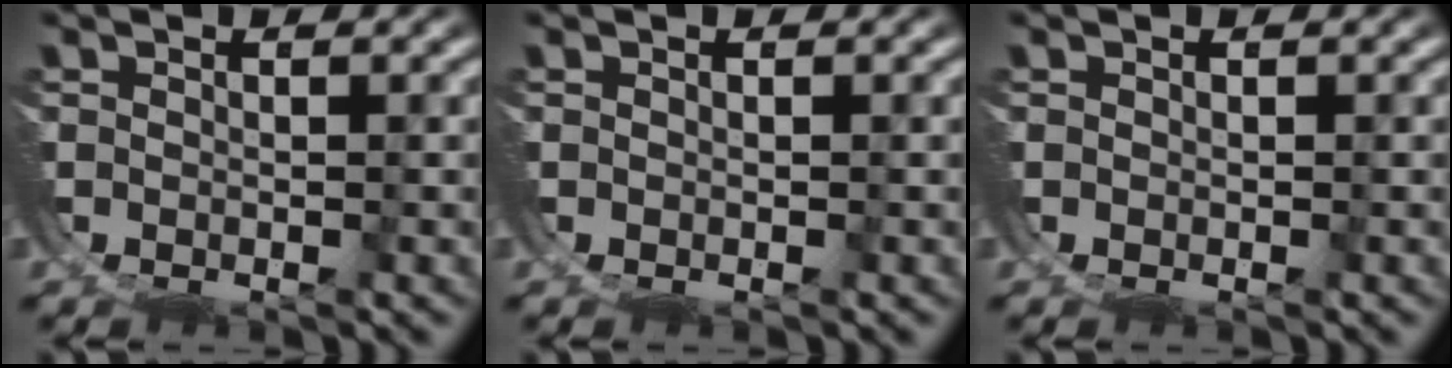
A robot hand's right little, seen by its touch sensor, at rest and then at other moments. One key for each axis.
{"total": 0.0}
{"total": 0.0}